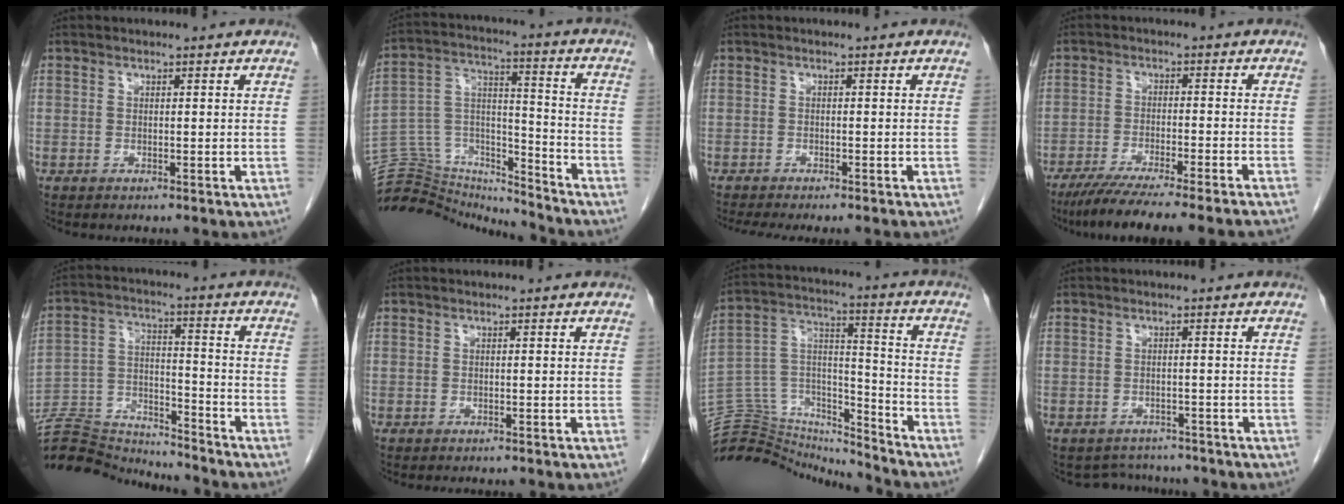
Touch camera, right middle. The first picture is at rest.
{"total": 17.6, "force": [-17.1, 3.3, 1.9], "torque": [-0.041, 0.066, -0.275]}
{"total": 6.7, "force": [-5.7, 0.7, 3.4], "torque": [-0.043, -0.009, -0.084]}
{"total": 14.4, "force": [-12.3, -0.8, 7.4], "torque": [-0.097, -0.042, -0.188]}
{"total": 16.3, "force": [-16.1, 1.2, 2.5], "torque": [-0.048, 0.019, -0.266]}
{"total": 1.2, "force": [-1.1, 0.4, 0.4], "torque": [-0.009, -0.003, -0.012]}
{"total": 19.3, "force": [-18.9, 3.3, 2.0], "torque": [-0.041, 0.062, -0.305]}
{"total": 3.9, "force": [-3.5, 1.5, -0.4], "torque": [0.003, 0.008, -0.048]}